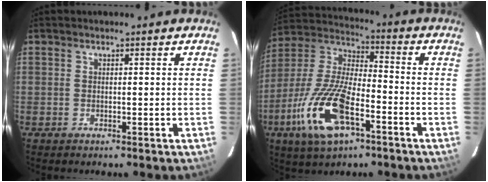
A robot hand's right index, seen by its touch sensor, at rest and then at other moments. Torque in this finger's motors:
{"motor_torque": [1.19, -0.96, 0.43, 0.21]}